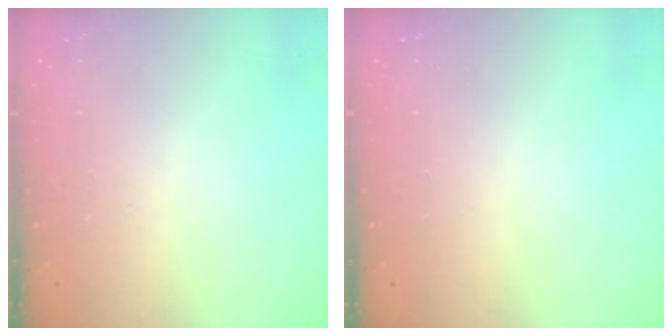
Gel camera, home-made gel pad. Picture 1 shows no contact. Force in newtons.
{"total": 0.0}